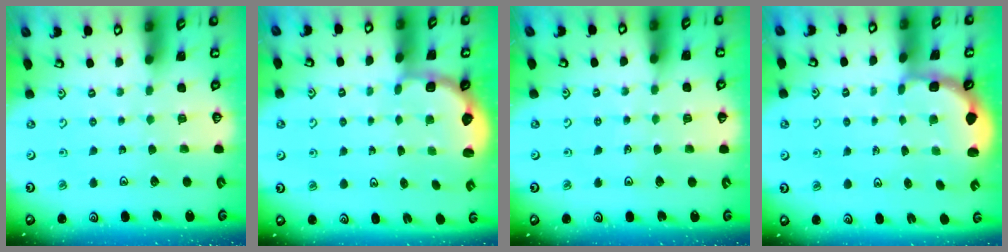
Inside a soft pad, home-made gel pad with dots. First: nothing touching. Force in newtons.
{"total": 2.7, "press": 2.3, "slide": 1.5}
{"total": 3.0, "press": 3.0, "slide": 0.3}
{"total": 2.4, "press": 1.8, "slide": 1.7}